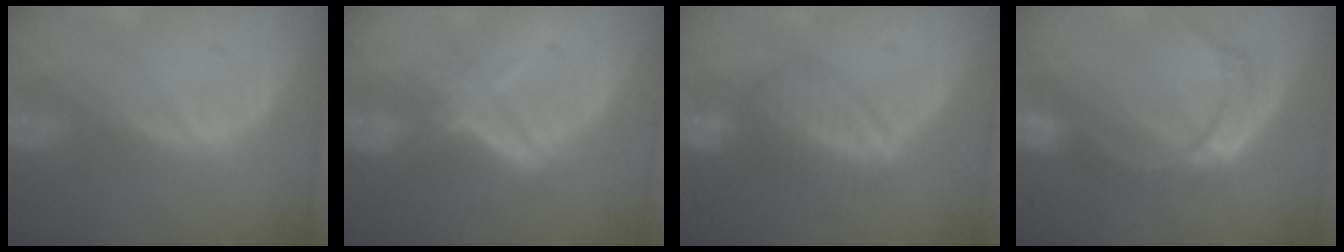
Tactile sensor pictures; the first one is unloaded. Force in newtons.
{"total": 5.6, "press": 4.8, "slide": 3.0}
{"total": 6.4, "press": 6.0, "slide": 2.0}
{"total": 8.8, "press": 7.3, "slide": 4.9}